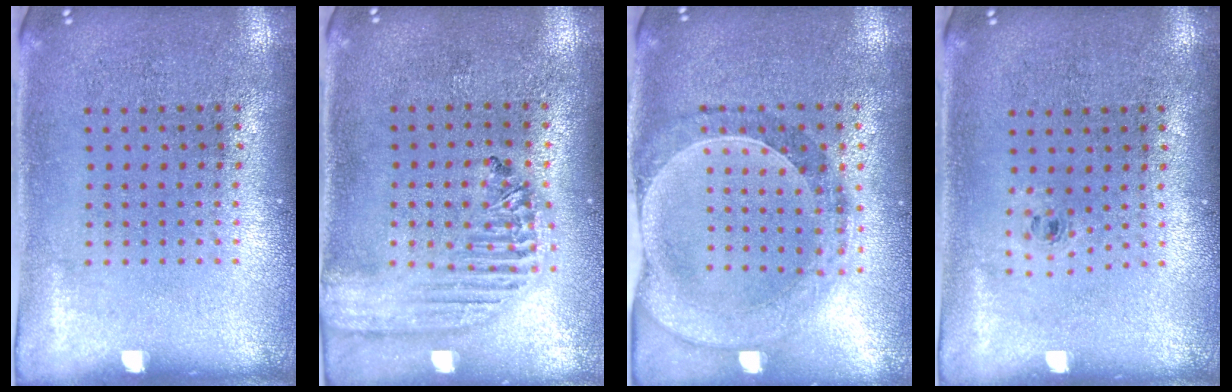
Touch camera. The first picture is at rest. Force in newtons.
{"total": 1.9, "press": 1.7, "slide": 0.7}
{"total": 0.6, "press": 0.6, "slide": 0.2}
{"total": 0.6, "press": 0.3, "slide": 0.5}